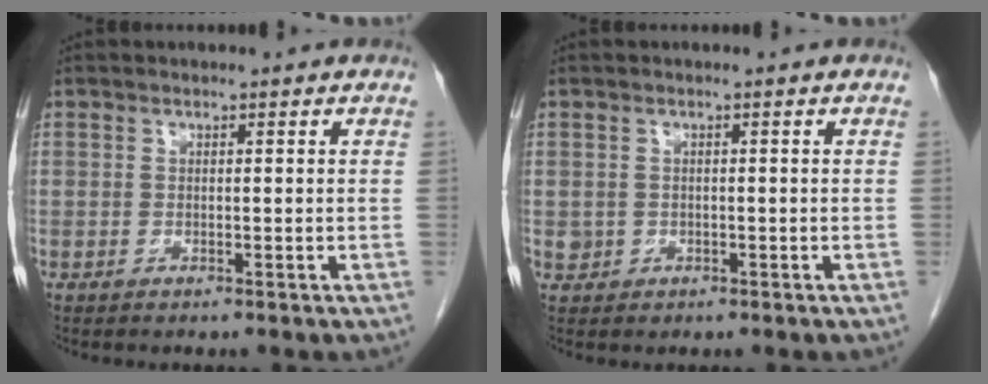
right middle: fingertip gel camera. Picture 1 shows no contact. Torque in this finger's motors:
{"motor_torque": [0.21, -0.05, 0.00, 0.00]}